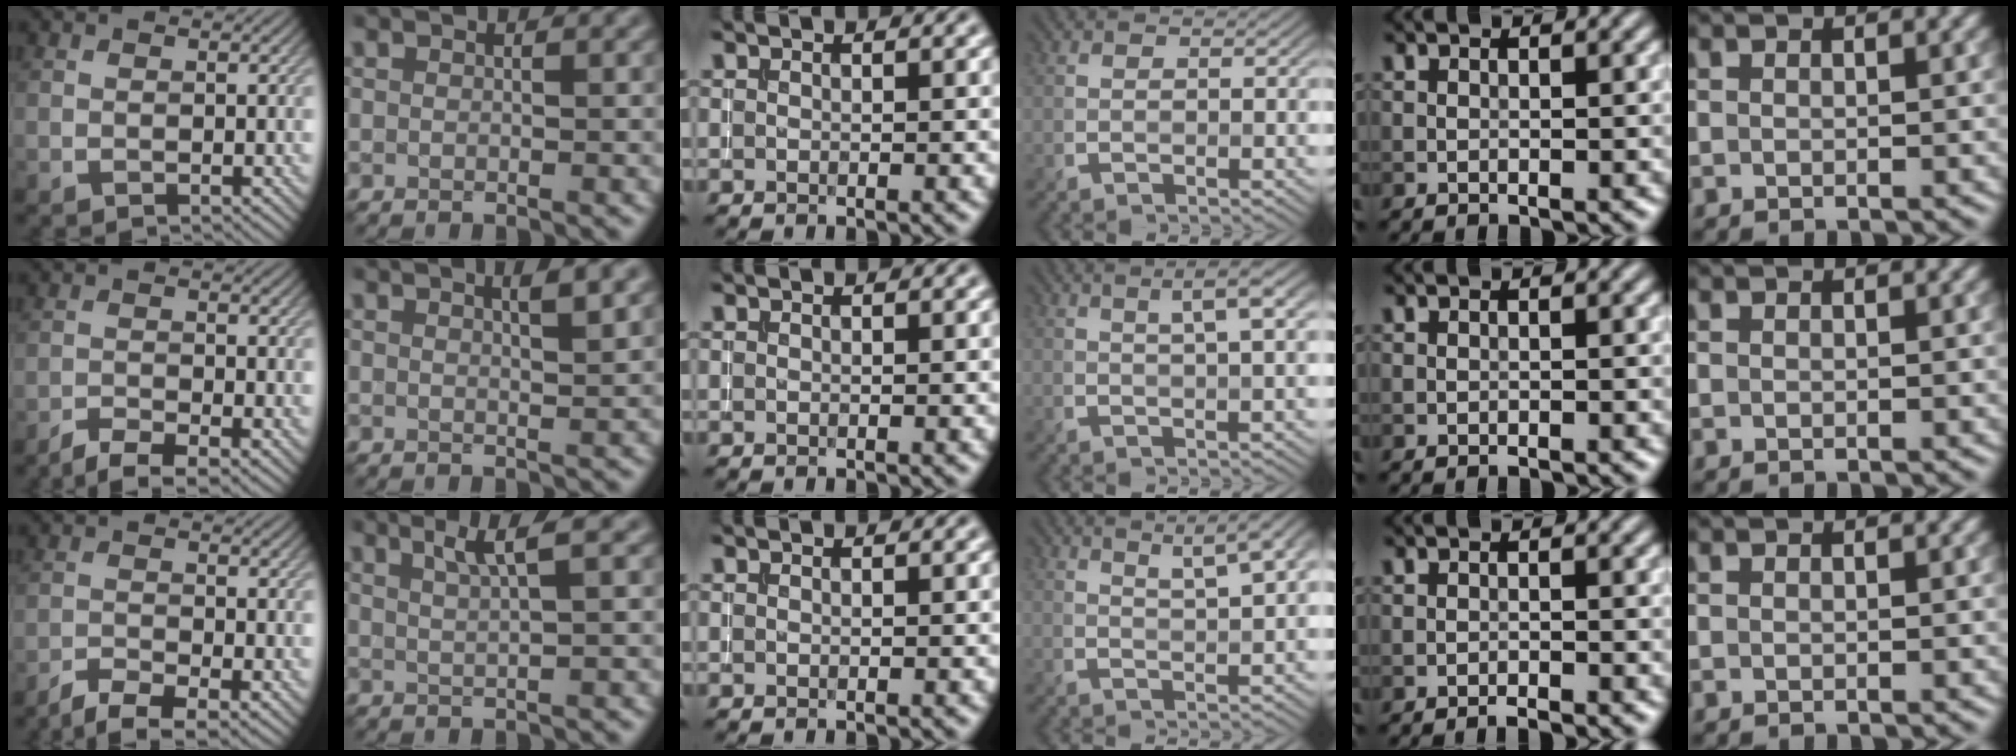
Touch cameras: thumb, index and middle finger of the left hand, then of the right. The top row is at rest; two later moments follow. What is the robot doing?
{"motion": "pour", "object": "almond"}